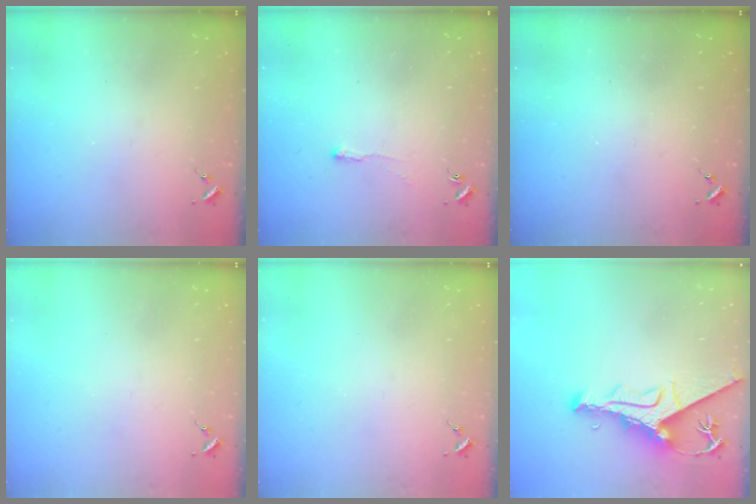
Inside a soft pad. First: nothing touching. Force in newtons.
{"total": 2.5, "press": 2.5, "slide": 0.5}
{"total": 0.0}
{"total": 0.0}
{"total": 0.0}
{"total": 11.9, "press": 11.9, "slide": 1.3}